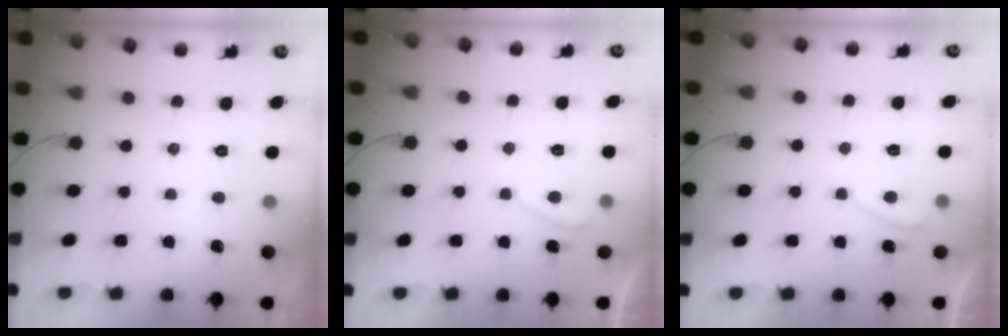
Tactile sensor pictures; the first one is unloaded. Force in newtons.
{"total": 0.7, "press": 0.4, "slide": 0.5}
{"total": 0.7, "press": 0.4, "slide": 0.5}